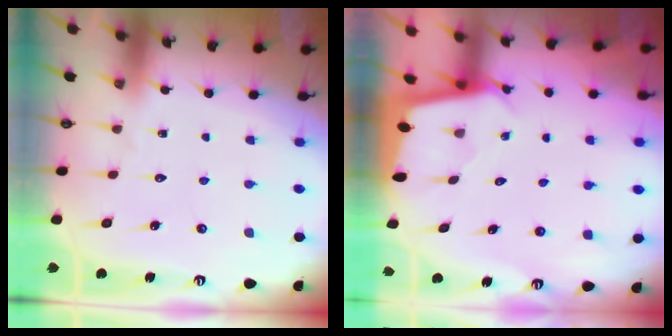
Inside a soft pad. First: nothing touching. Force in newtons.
{"total": 2.3, "press": 2.3, "slide": 0.1}